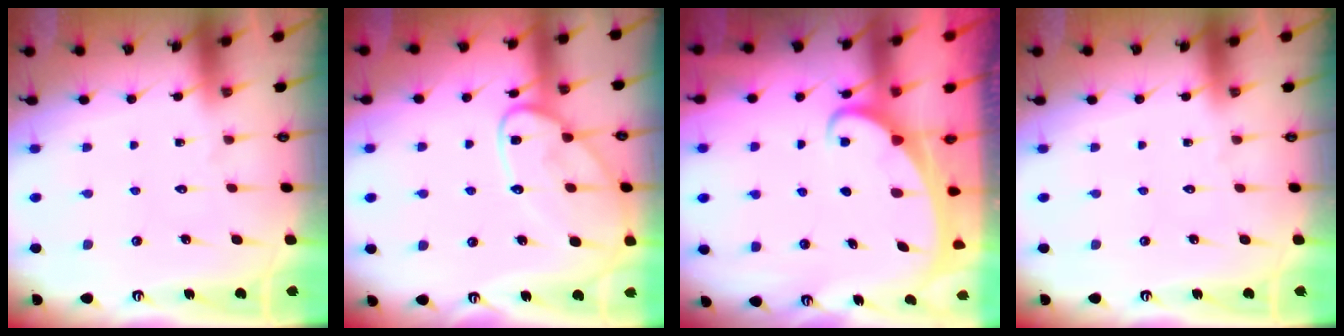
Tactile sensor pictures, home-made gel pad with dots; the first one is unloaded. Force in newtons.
{"total": 12.9, "press": 12.9, "slide": 1.0}
{"total": 2.0, "press": 2.0, "slide": 0.2}
{"total": 0.0}